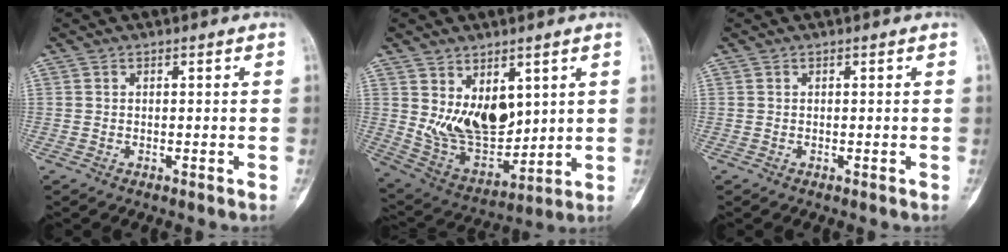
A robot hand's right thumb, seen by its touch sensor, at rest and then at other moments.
{"total": 13.2, "force": [3.3, 8.4, 9.6], "torque": [-0.122, -0.034, 0.081]}
{"total": 0.0}